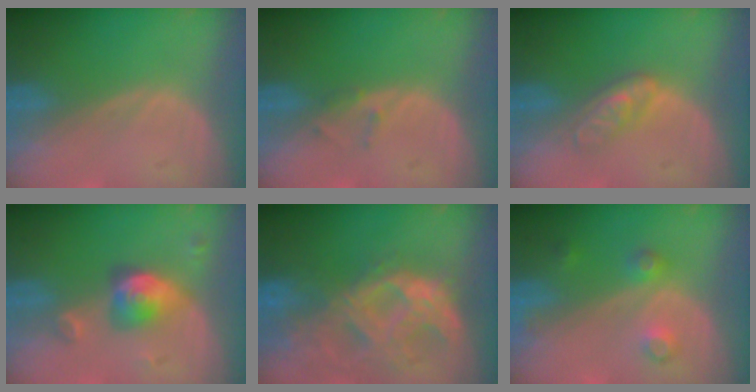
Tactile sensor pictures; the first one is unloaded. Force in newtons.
{"total": 1.3, "press": 1.1, "slide": 0.8}
{"total": 4.5, "press": 3.9, "slide": 2.3}
{"total": 5.0, "press": 4.9, "slide": 0.4}
{"total": 10.5, "press": 9.2, "slide": 5.1}
{"total": 3.5, "press": 3.3, "slide": 1.3}